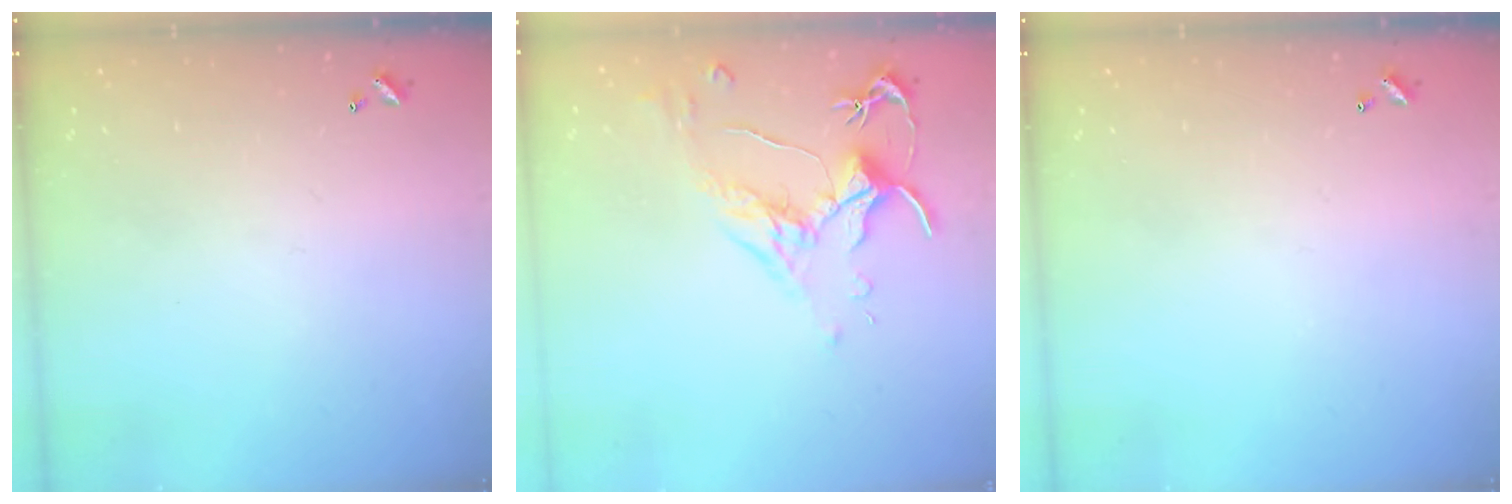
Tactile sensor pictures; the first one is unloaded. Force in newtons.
{"total": 1.6, "press": 1.4, "slide": 0.7}
{"total": 0.0}